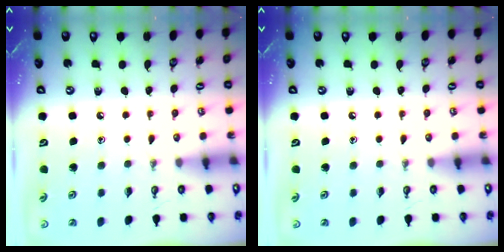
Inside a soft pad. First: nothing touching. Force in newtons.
{"total": 0.0}